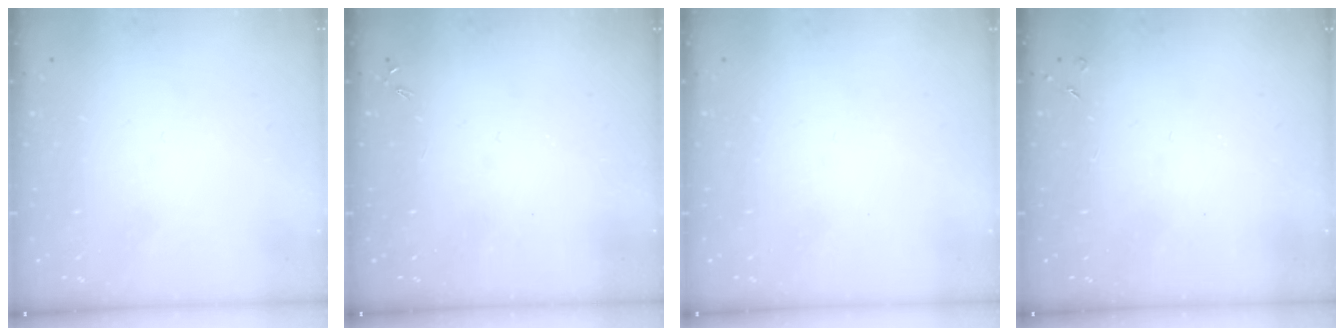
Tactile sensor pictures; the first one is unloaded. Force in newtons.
{"total": 0.0}
{"total": 0.0}
{"total": 2.8, "press": 2.7, "slide": 0.5}